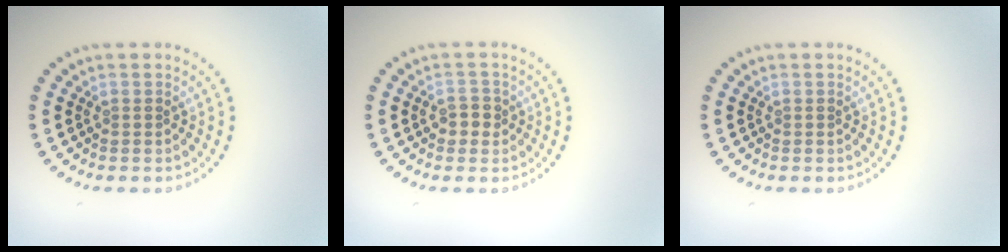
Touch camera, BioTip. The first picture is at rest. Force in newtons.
{"total": 1.8, "press": 1.7, "slide": 0.6}
{"total": 0.0}